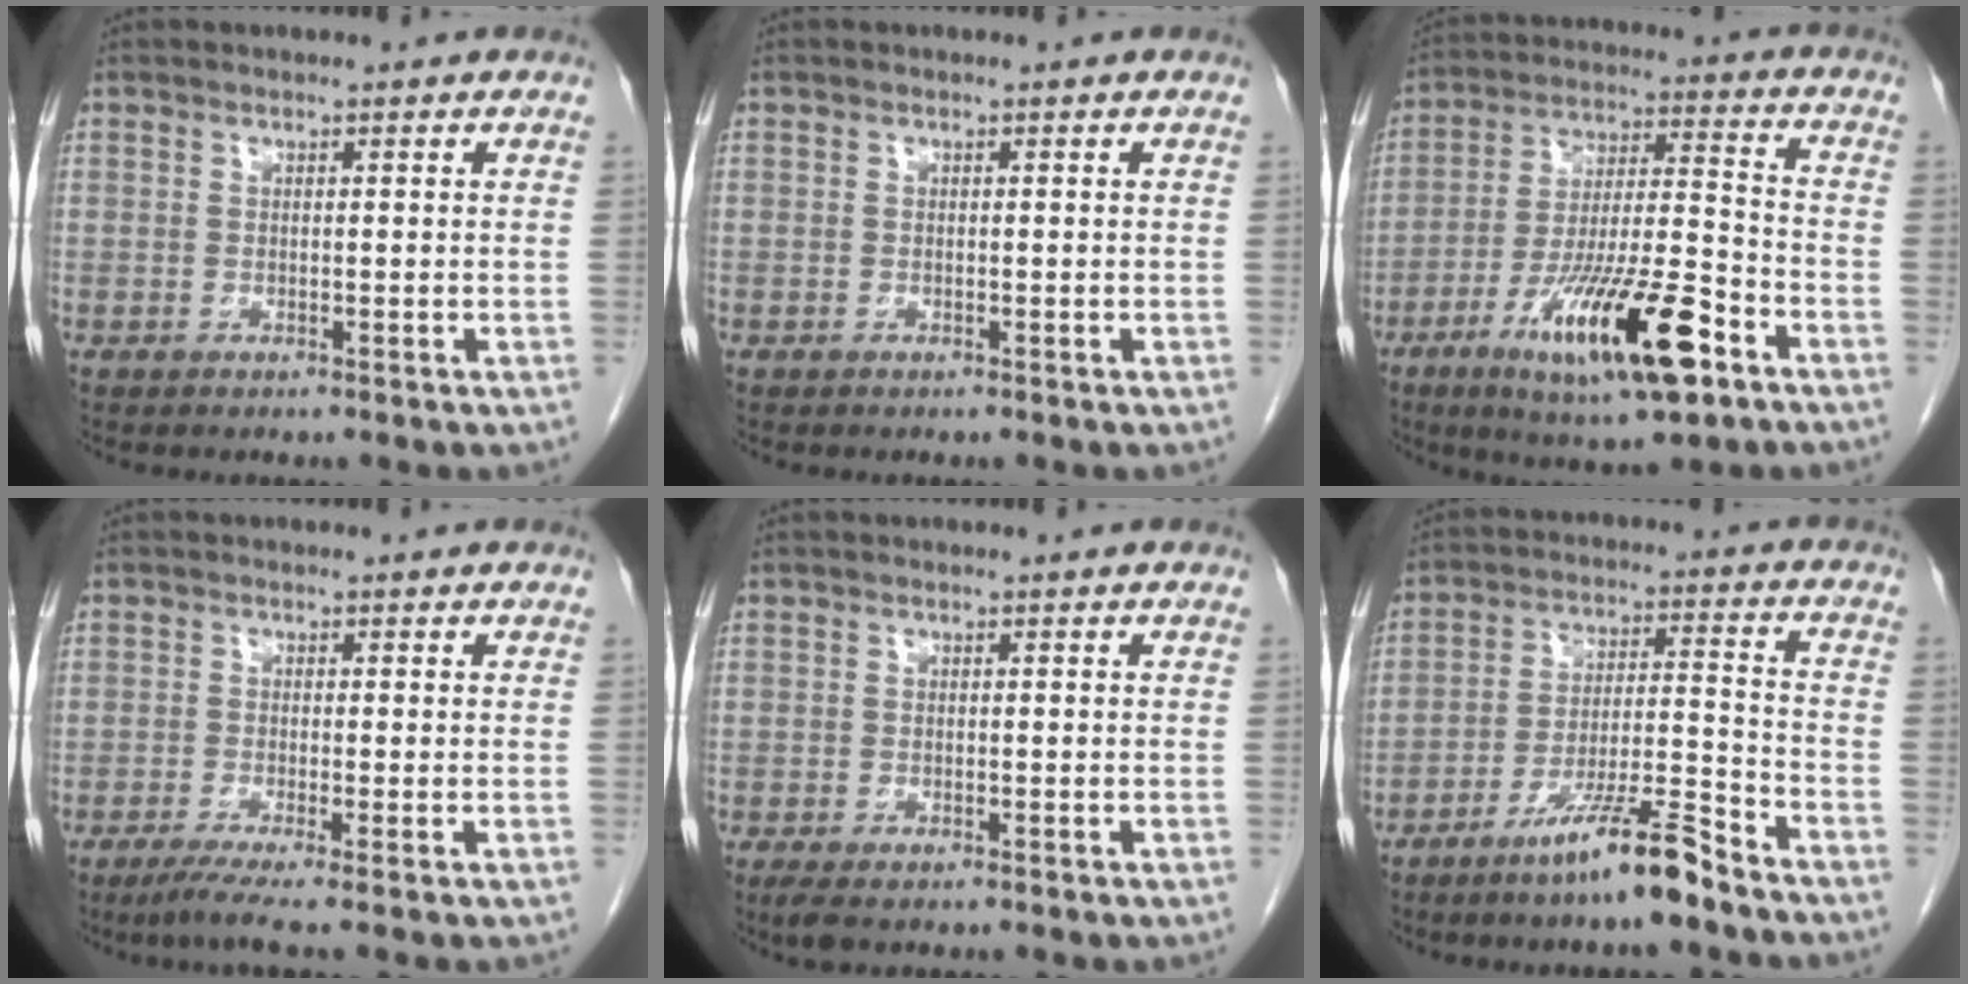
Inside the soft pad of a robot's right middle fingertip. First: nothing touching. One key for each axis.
{"total": 0.0}
{"total": 17.2, "fx": -8.8, "fy": 2.7, "fz": 14.6, "tx": -0.258, "ty": -0.017, "tz": -0.144}
{"total": 3.8, "fx": -2.5, "fy": -0.5, "fz": 2.8, "tx": -0.050, "ty": -0.014, "tz": -0.051}
{"total": 2.2, "fx": -1.5, "fy": 0.8, "fz": 1.5, "tx": -0.031, "ty": -0.007, "tz": -0.022}
{"total": 9.8, "fx": -7.4, "fy": -0.1, "fz": 6.5, "tx": -0.112, "ty": -0.010, "tz": -0.135}